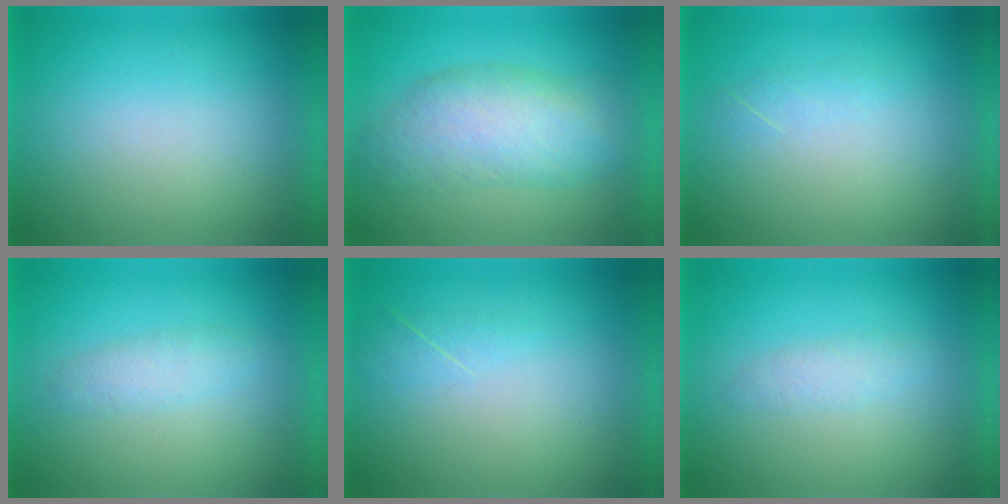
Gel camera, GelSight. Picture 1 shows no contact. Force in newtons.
{"total": 7.1}
{"total": 1.3}
{"total": 2.2}
{"total": 1.9}
{"total": 1.9}